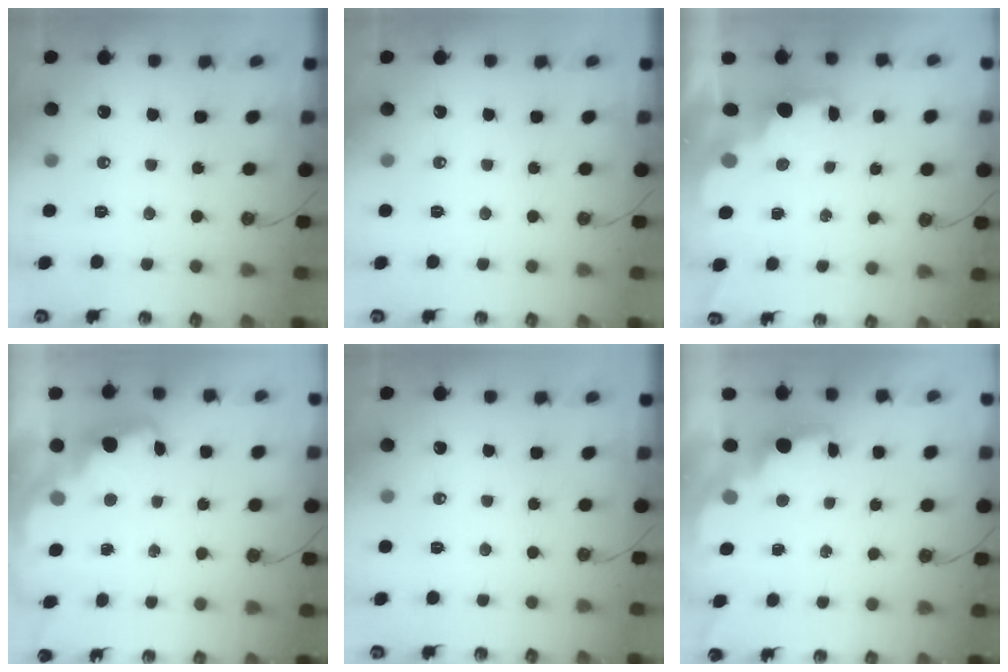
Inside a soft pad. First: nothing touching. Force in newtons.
{"total": 0.0}
{"total": 2.1, "press": 2.0, "slide": 0.8}
{"total": 2.6, "press": 2.5, "slide": 0.6}
{"total": 0.0}
{"total": 1.8, "press": 1.6, "slide": 0.7}